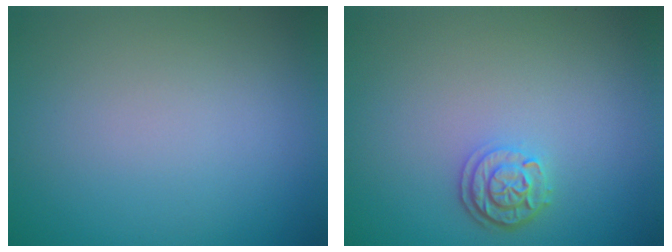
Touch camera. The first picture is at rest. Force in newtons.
{"total": 2.4, "press": 2.1, "slide": 1.2}